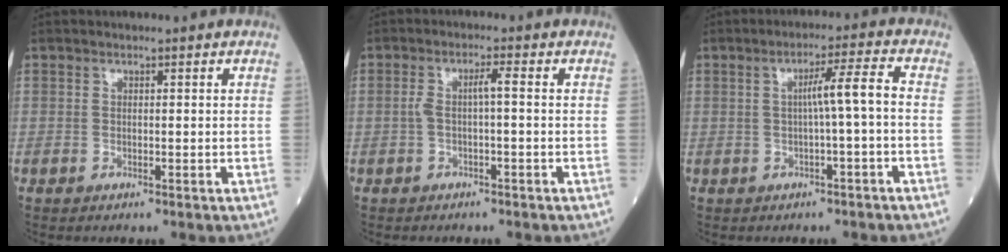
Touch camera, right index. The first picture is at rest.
{"total": 2.8, "force": [-0.3, 0.2, 2.7], "torque": [-0.053, 0.014, -0.004]}
{"total": 4.6, "force": [-0.5, -0.5, 4.6], "torque": [-0.071, 0.013, -0.007]}